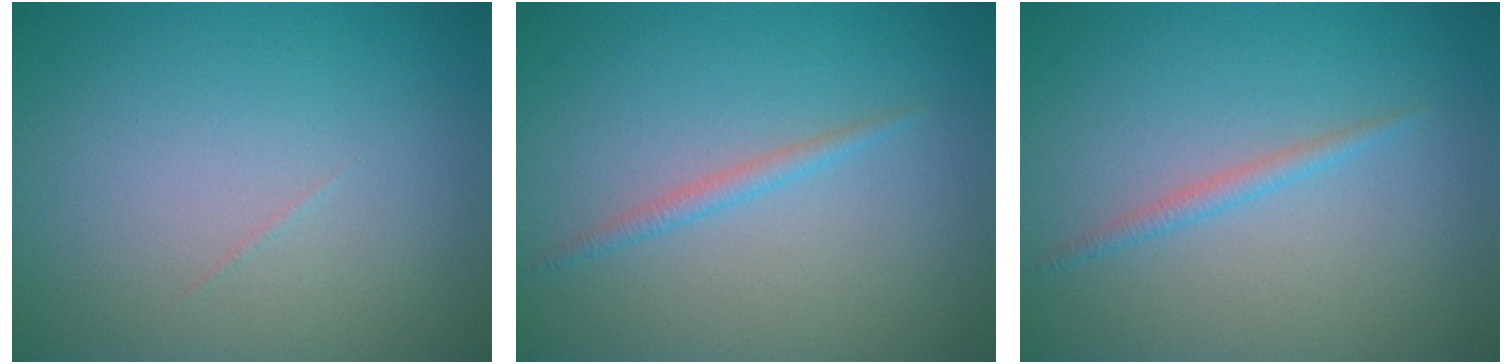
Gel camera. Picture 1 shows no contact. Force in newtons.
{"total": 0.9, "press": 0.9, "slide": 0.1}
{"total": 0.9, "press": 0.9, "slide": 0.1}